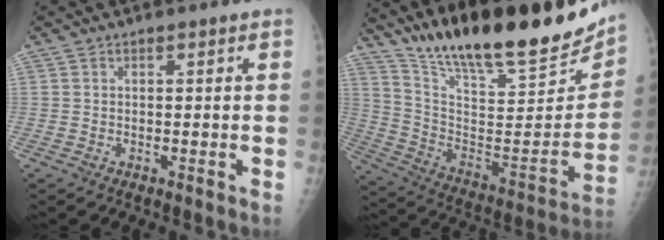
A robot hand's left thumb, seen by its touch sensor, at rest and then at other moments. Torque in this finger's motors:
{"motor_torque": [1.19, 1.04, 1.40, -1.37, 0.11]}